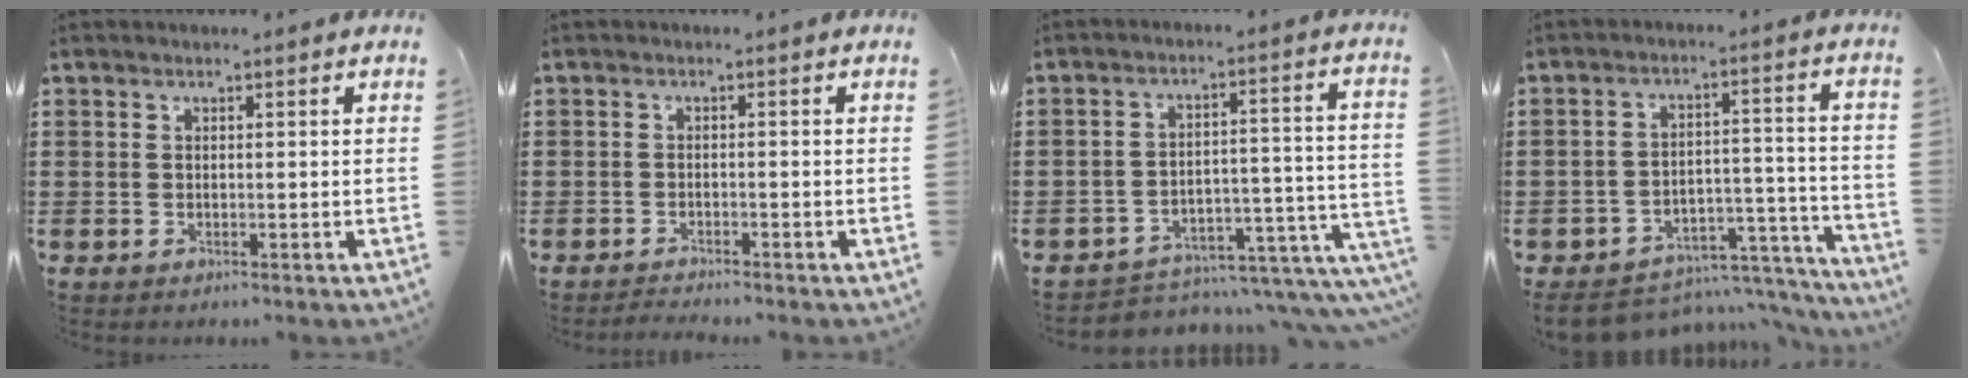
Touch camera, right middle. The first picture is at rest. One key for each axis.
{"total": 1.3, "fx": -1.2, "fy": -0.1, "fz": 0.2, "tx": -0.007, "ty": -0.002, "tz": -0.024}
{"total": 4.5, "fx": -4.0, "fy": 1.3, "fz": 1.5, "tx": -0.027, "ty": -0.003, "tz": -0.078}
{"total": 6.2, "fx": -5.7, "fy": 1.9, "fz": 1.6, "tx": -0.027, "ty": 0.013, "tz": -0.110}